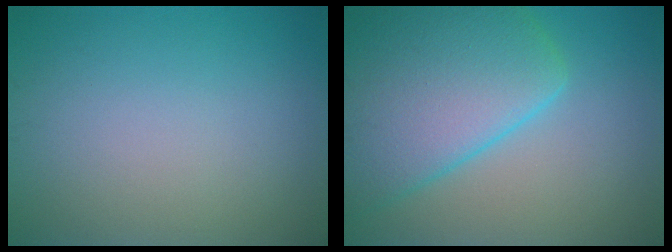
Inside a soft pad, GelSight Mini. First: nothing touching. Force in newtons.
{"total": 10.6, "press": 10.6, "slide": 0.4}